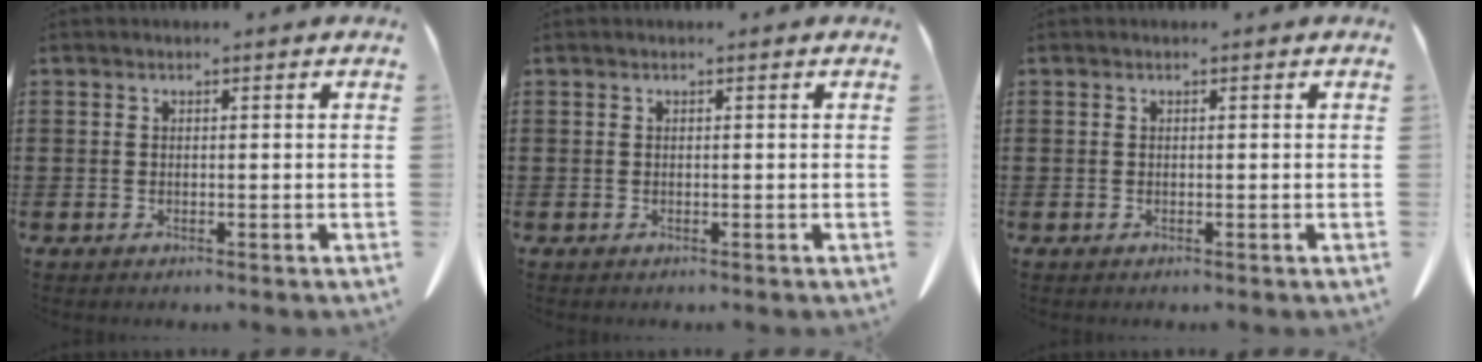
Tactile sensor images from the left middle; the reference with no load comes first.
{"total": 0.0}
{"total": 0.0}